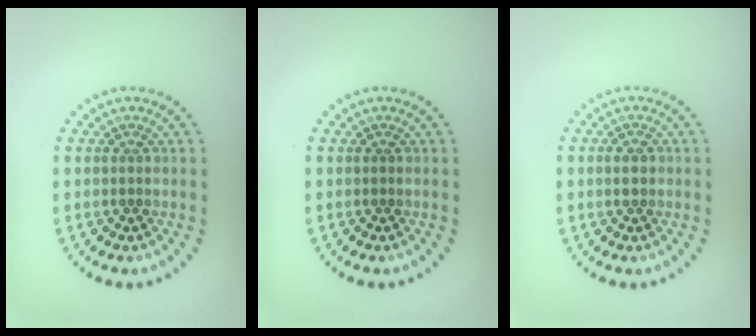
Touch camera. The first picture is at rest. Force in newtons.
{"total": 0.0}
{"total": 1.2, "press": 1.2, "slide": 0.1}